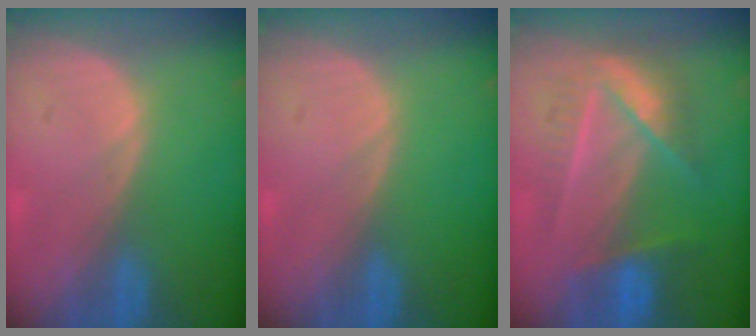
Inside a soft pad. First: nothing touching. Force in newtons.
{"total": 0.0}
{"total": 7.3, "press": 7.3, "slide": 0.2}